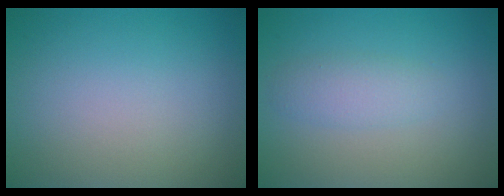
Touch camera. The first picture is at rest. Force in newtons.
{"total": 2.0, "press": 2.0, "slide": 0.1}